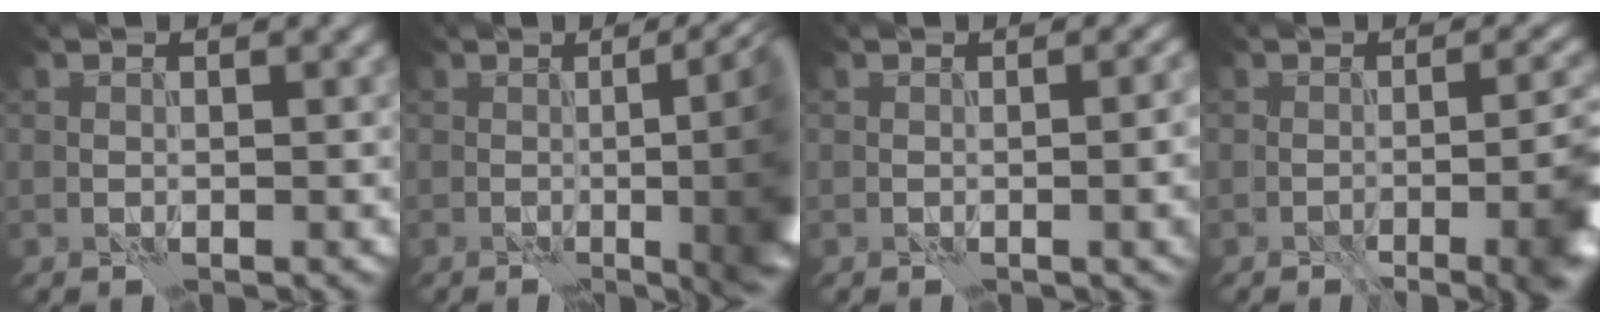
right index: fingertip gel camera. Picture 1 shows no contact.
{"total": 15.4, "force": [-0.3, 5.9, 14.2], "torque": [-0.094, 0.021, -0.004]}
{"total": 5.0, "force": [-0.6, 1.8, 4.6], "torque": [-0.045, -0.007, 0.000]}
{"total": 7.9, "force": [-3.2, 2.4, 6.8], "torque": [-0.067, 0.001, -0.038]}